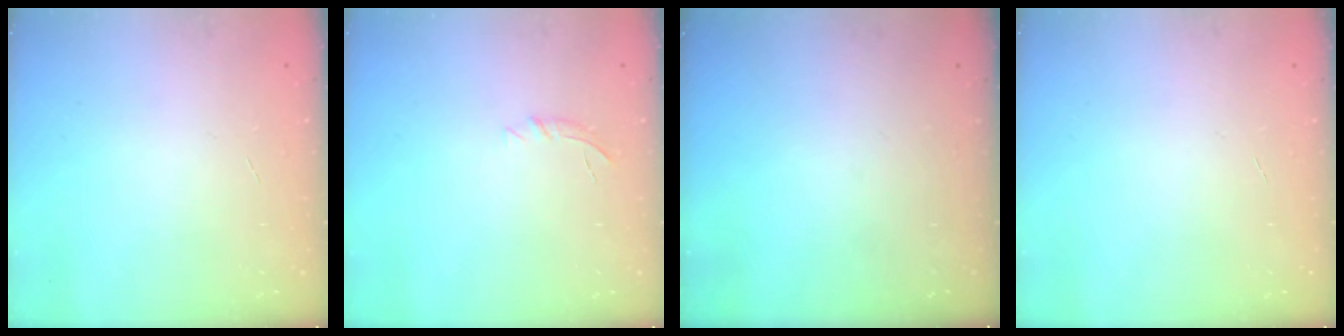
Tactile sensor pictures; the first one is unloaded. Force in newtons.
{"total": 5.5, "press": 5.1, "slide": 2.0}
{"total": 0.0}
{"total": 0.0}